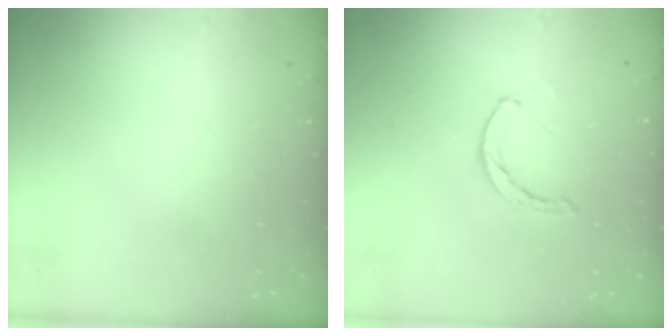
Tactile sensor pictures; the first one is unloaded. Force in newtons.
{"total": 2.0, "press": 2.0, "slide": 0.4}